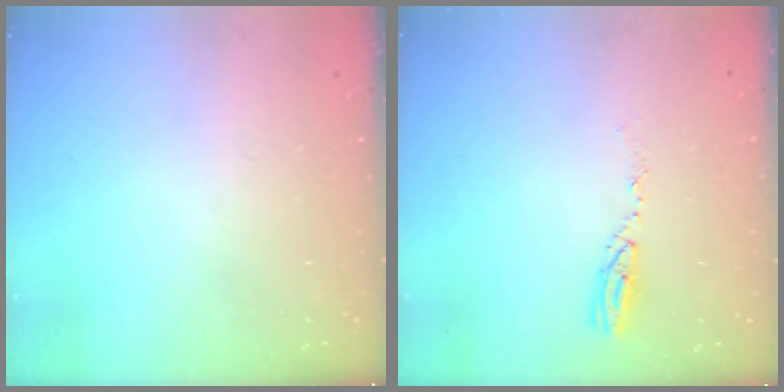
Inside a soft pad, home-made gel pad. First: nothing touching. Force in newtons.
{"total": 4.3, "press": 4.2, "slide": 0.5}